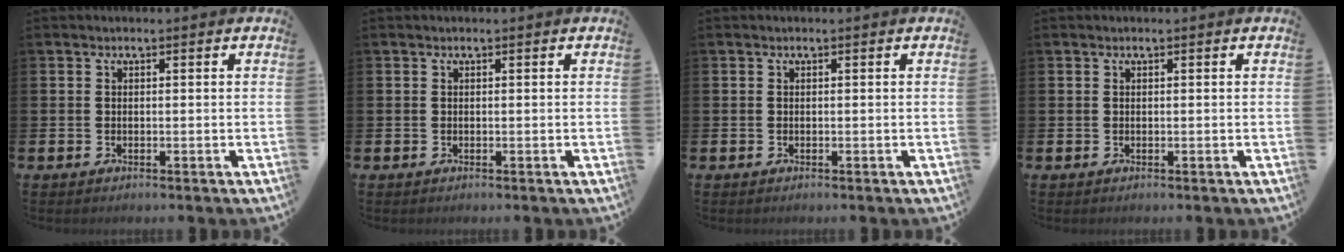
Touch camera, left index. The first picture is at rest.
{"total": 0.0}
{"total": 0.0}
{"total": 0.0}